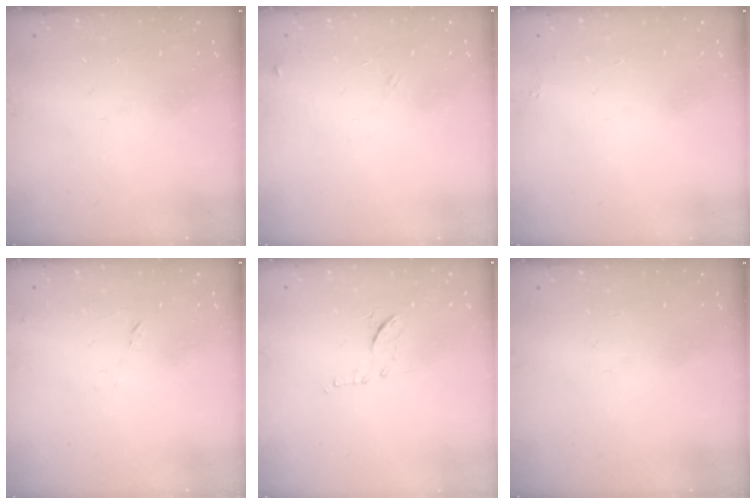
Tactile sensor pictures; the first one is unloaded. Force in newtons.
{"total": 5.7, "press": 5.6, "slide": 0.7}
{"total": 1.8, "press": 1.7, "slide": 0.1}
{"total": 7.2, "press": 7.1, "slide": 0.6}
{"total": 7.8, "press": 7.8, "slide": 0.3}
{"total": 0.0}